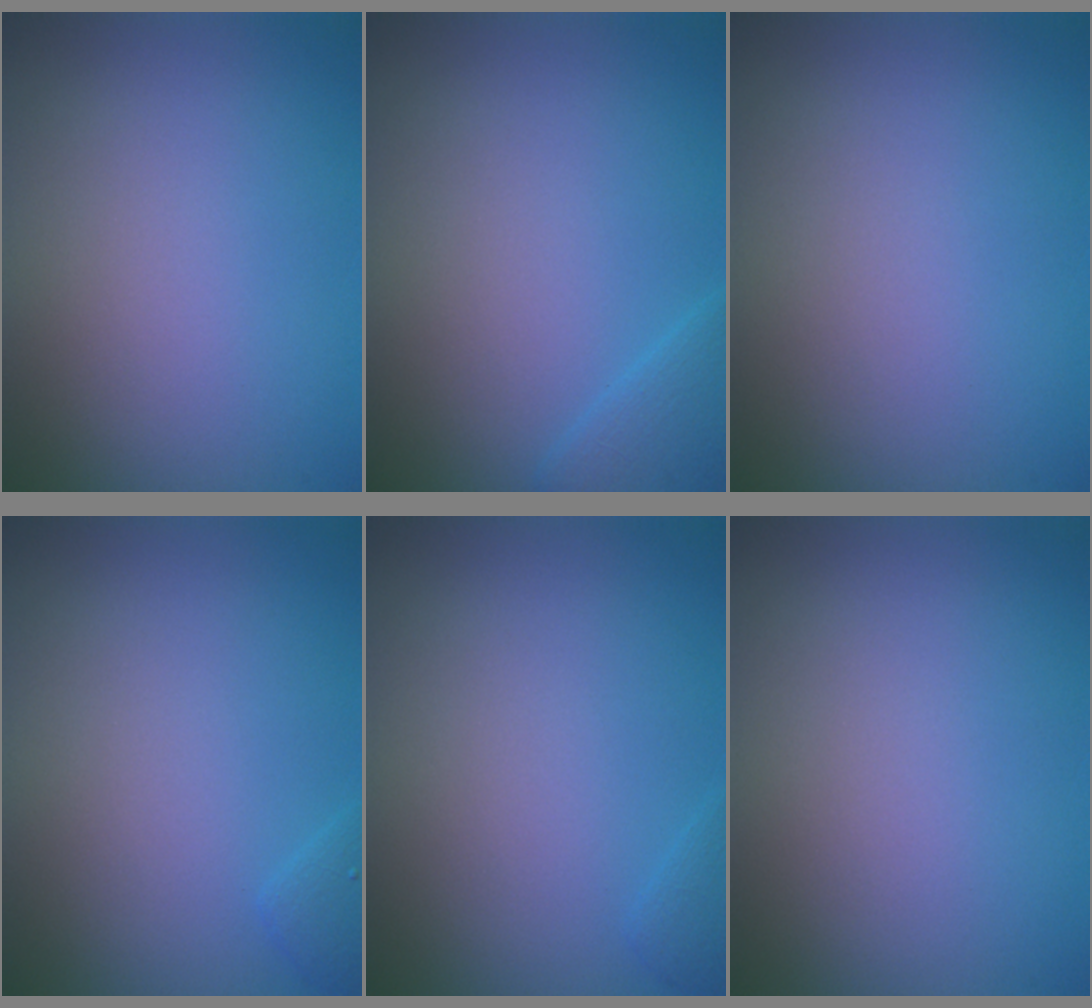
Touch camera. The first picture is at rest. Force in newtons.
{"total": 2.3, "press": 2.3, "slide": 0.1}
{"total": 0.0}
{"total": 0.9, "press": 0.9, "slide": 0.0}
{"total": 0.7, "press": 0.7, "slide": 0.1}
{"total": 0.0}